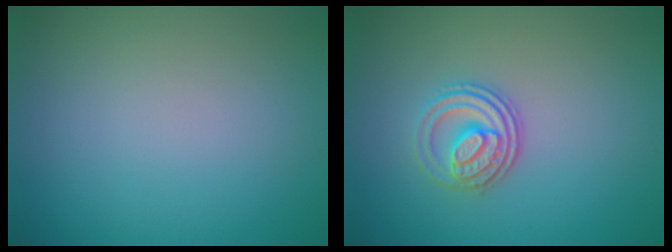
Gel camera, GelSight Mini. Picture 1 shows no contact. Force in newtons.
{"total": 3.0, "press": 2.6, "slide": 1.5}